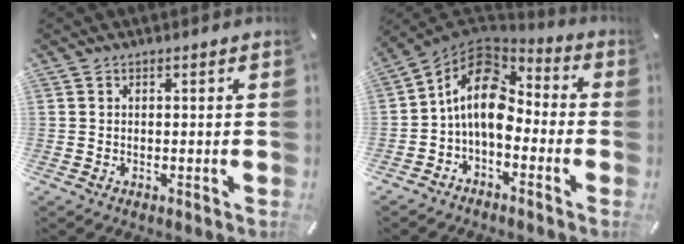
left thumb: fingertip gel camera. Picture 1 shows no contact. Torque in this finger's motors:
{"motor_torque": [0.46, 1.42, 0.83, -0.51, 0.46]}